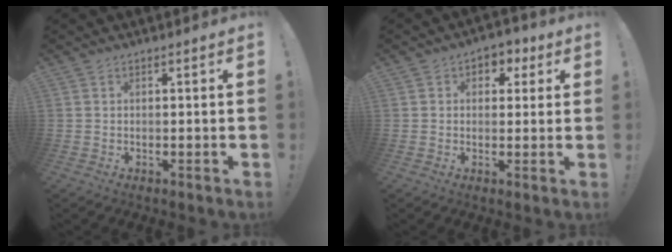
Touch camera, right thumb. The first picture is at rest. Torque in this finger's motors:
{"motor_torque": [0.57, 1.05, 0.63, 0.04, -0.02]}